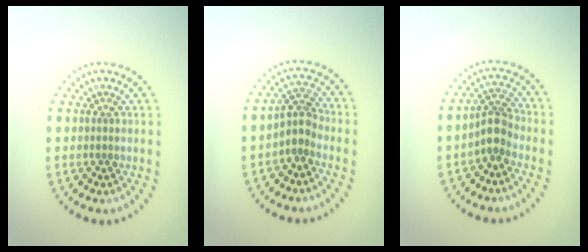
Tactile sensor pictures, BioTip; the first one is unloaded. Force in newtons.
{"total": 2.4, "press": 1.9, "slide": 1.5}
{"total": 2.6, "press": 2.1, "slide": 1.6}